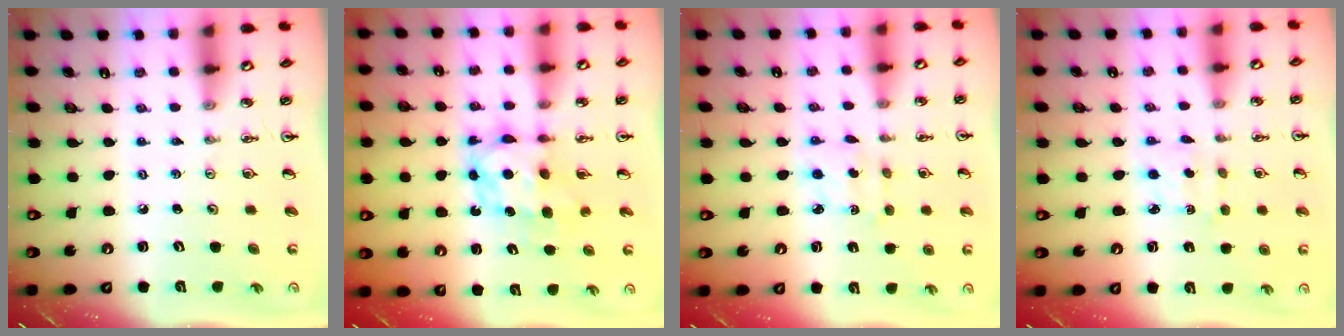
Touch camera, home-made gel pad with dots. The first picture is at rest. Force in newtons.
{"total": 6.5, "press": 6.4, "slide": 0.7}
{"total": 2.9, "press": 2.9, "slide": 0.6}
{"total": 2.7, "press": 2.6, "slide": 0.6}